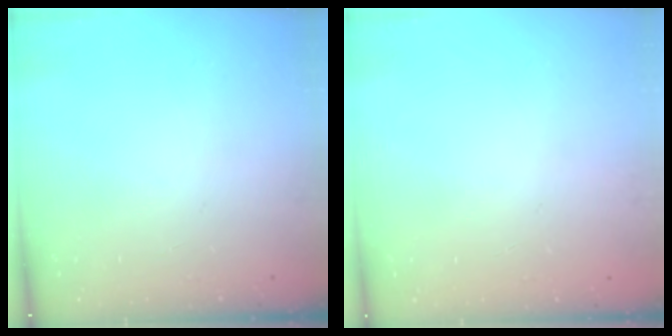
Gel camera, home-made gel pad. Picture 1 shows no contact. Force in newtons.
{"total": 0.0}